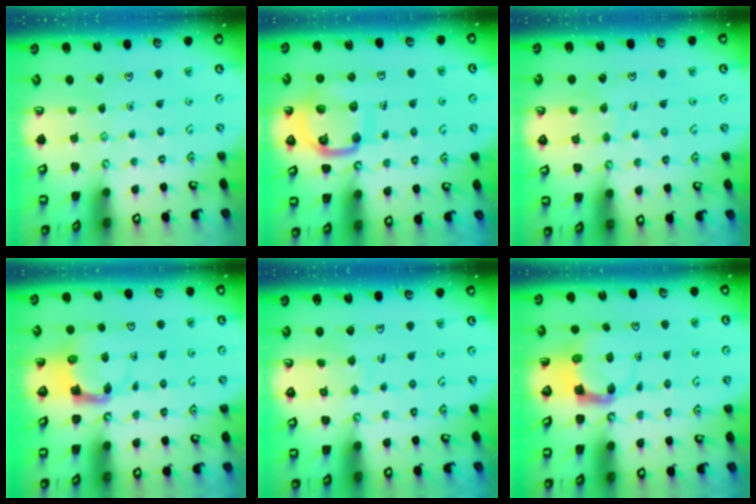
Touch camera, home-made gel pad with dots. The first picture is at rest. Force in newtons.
{"total": 14.1, "press": 14.0, "slide": 1.4}
{"total": 5.6, "press": 5.6, "slide": 0.4}
{"total": 4.0, "press": 3.9, "slide": 0.7}
{"total": 5.8, "press": 5.8, "slide": 0.4}
{"total": 3.8, "press": 3.8, "slide": 0.3}